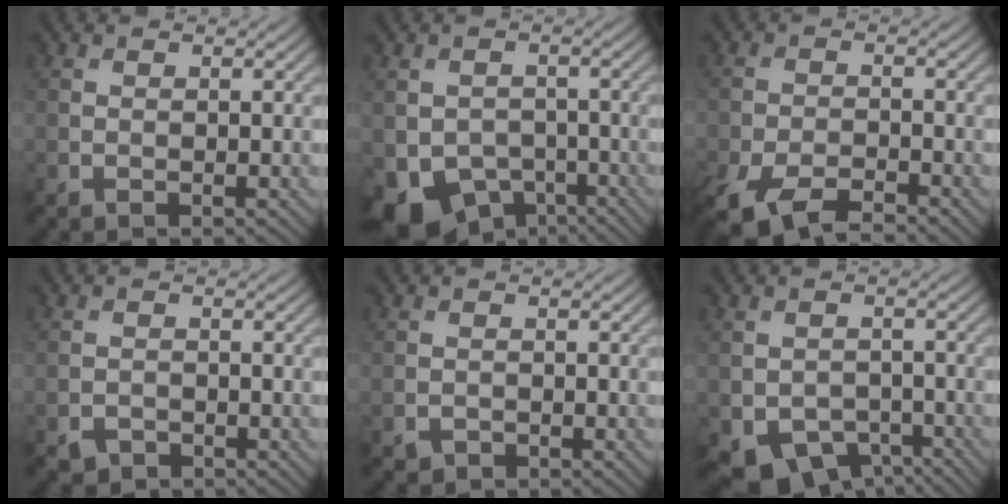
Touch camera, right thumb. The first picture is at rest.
{"total": 8.0, "force": [-4.2, 5.7, 3.7], "torque": [-0.082, -0.031, -0.071]}
{"total": 7.7, "force": [-5.7, 2.7, 4.4], "torque": [-0.085, -0.017, -0.108]}
{"total": 1.4, "force": [-1.1, 0.8, 0.3], "torque": [-0.005, -0.003, -0.022]}
{"total": 0.8, "force": [-0.6, 0.5, 0.1], "torque": [-0.003, -0.004, -0.012]}
{"total": 6.5, "force": [-3.7, 4.4, 3.0], "torque": [-0.059, -0.027, -0.051]}